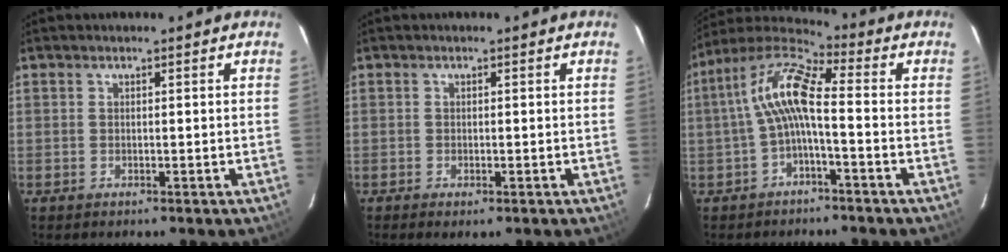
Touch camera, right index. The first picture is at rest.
{"total": 1.2, "force": [-0.8, 0.5, 0.8], "torque": [-0.015, -0.004, -0.012]}
{"total": 9.4, "force": [-1.2, 2.2, 9.0], "torque": [-0.192, 0.023, -0.028]}